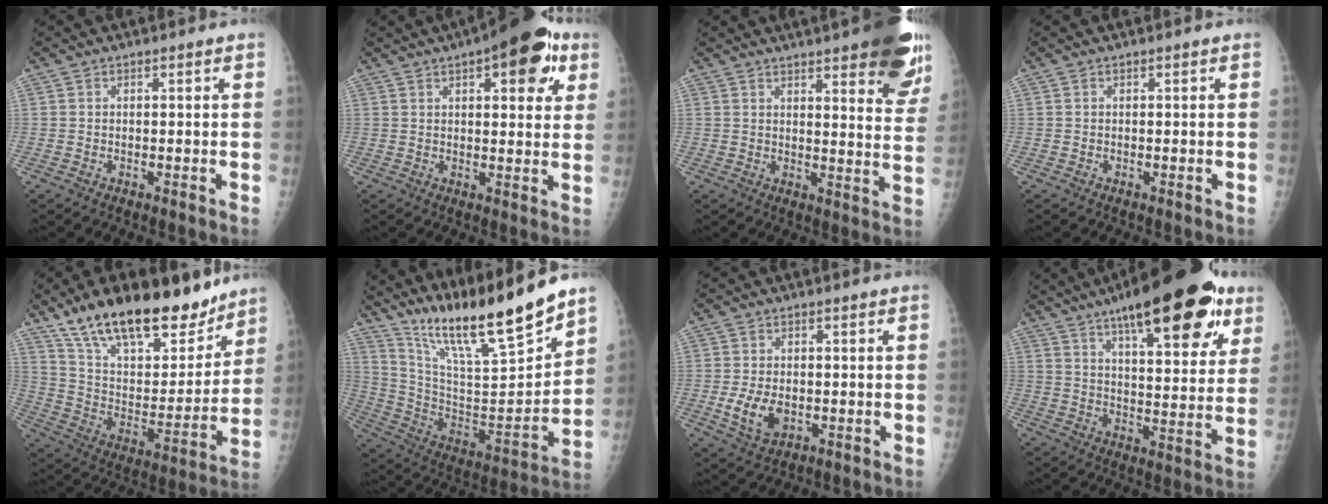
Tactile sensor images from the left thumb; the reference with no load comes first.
{"total": 14.3, "force": [6.7, 5.8, 11.2], "torque": [-0.110, -0.006, 0.081]}
{"total": 19.6, "force": [13.1, 5.0, 13.7], "torque": [-0.147, -0.056, 0.153]}
{"total": 0.0}
{"total": 25.5, "force": [18.8, 10.1, 13.9], "torque": [-0.192, -0.074, 0.313]}
{"total": 21.4, "force": [17.5, 2.3, 12.1], "torque": [-0.182, -0.100, 0.316]}
{"total": 6.5, "force": [-1.2, 4.2, 4.8], "torque": [-0.084, -0.007, -0.015]}
{"total": 24.7, "force": [14.4, 8.0, 18.4], "torque": [-0.241, -0.028, 0.210]}